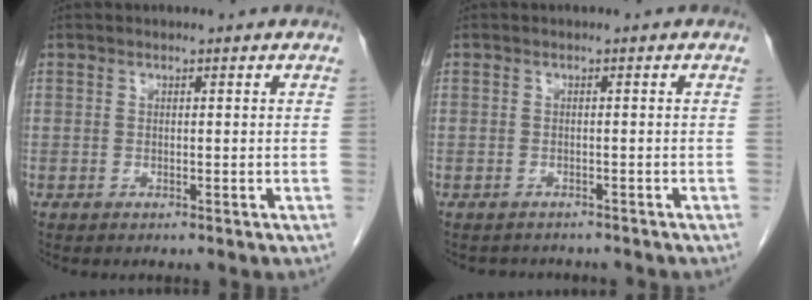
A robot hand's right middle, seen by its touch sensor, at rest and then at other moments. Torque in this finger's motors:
{"motor_torque": [-0.33, -0.22, -0.06, -0.01]}